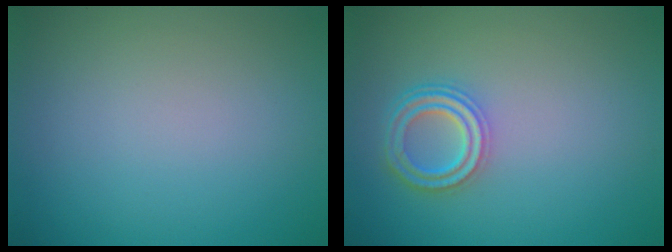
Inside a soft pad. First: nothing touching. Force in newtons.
{"total": 3.6, "press": 2.9, "slide": 2.2}